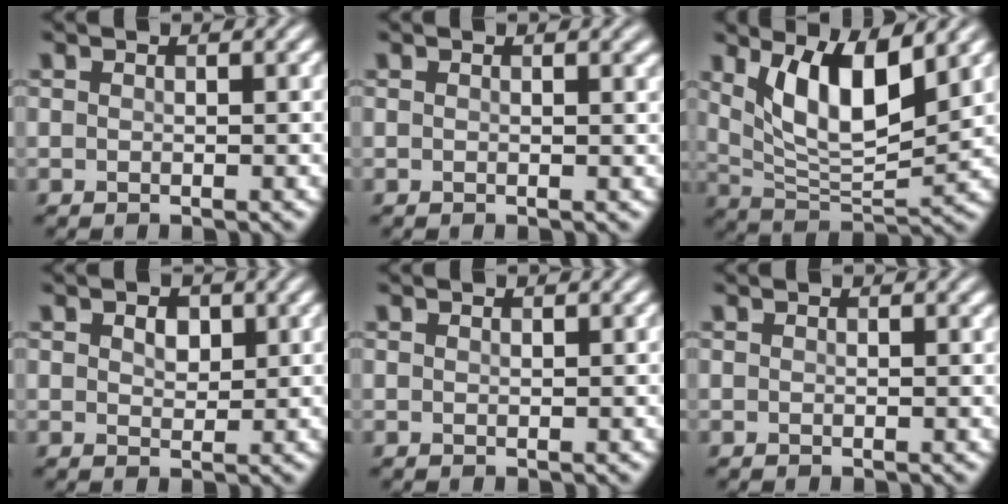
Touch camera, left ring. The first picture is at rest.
{"total": 1.0, "force": [0.6, 0.3, 0.7], "torque": [-0.003, 0.003, 0.008]}
{"total": 7.9, "force": [3.3, 2.9, 6.6], "torque": [-0.122, -0.017, 0.062]}
{"total": 1.8, "force": [0.8, 1.2, 1.2], "torque": [-0.020, 0.000, 0.013]}
{"total": 0.0}
{"total": 0.0}